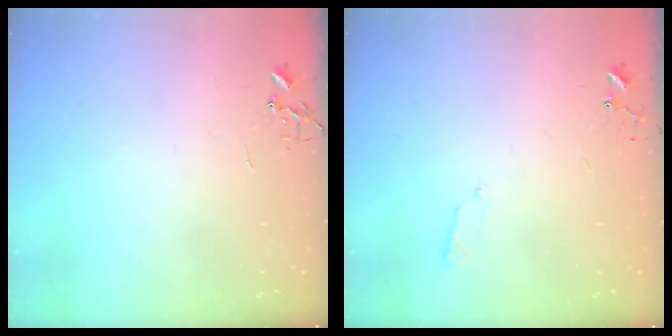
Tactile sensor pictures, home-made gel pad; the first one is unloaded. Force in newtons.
{"total": 4.1, "press": 4.0, "slide": 0.6}